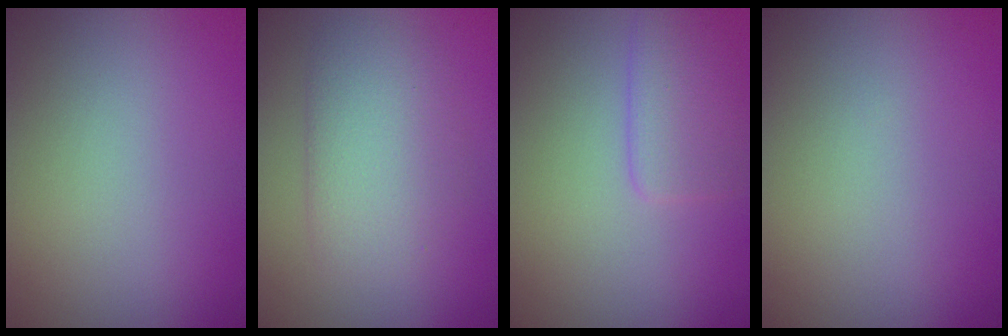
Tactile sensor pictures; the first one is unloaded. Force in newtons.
{"total": 3.5, "press": 3.5, "slide": 0.3}
{"total": 2.8, "press": 2.8, "slide": 0.1}
{"total": 0.0}